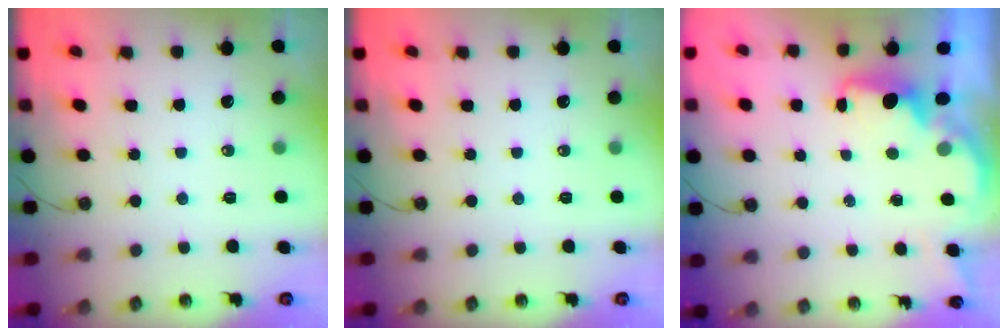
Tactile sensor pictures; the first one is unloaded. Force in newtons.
{"total": 0.0}
{"total": 2.1, "press": 2.0, "slide": 0.7}